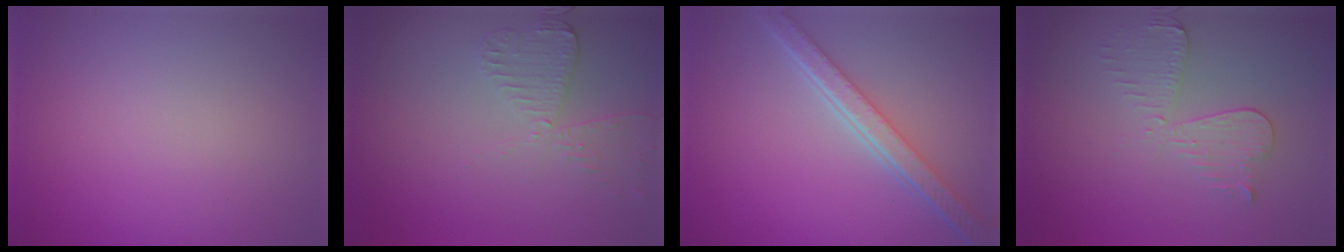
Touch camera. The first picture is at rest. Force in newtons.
{"total": 2.0, "press": 1.9, "slide": 0.6}
{"total": 5.5, "press": 4.1, "slide": 3.6}
{"total": 3.0, "press": 2.7, "slide": 1.3}